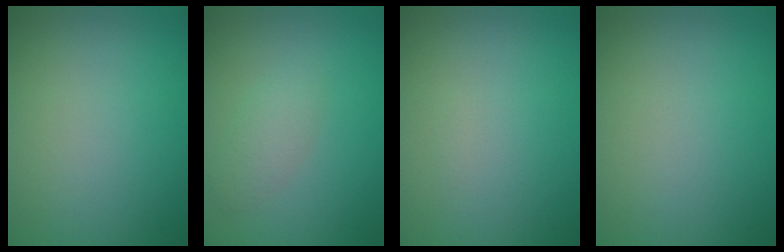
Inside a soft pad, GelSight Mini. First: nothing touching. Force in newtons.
{"total": 3.0, "press": 3.0, "slide": 0.2}
{"total": 0.0}
{"total": 0.0}